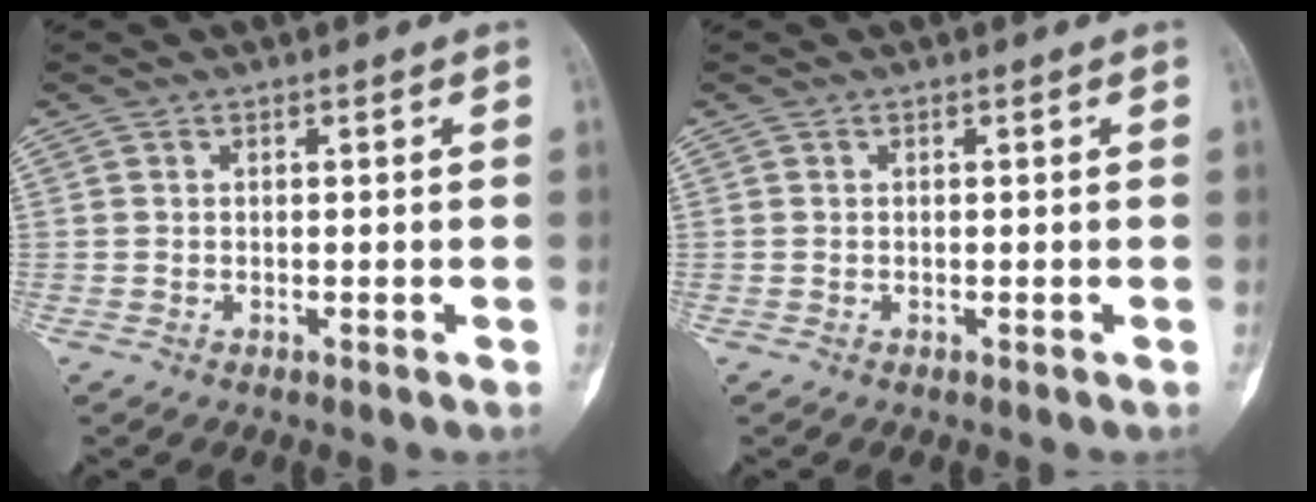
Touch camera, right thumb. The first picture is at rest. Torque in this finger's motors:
{"motor_torque": [0.11, 0.16, -0.06, 0.06, 0.01]}